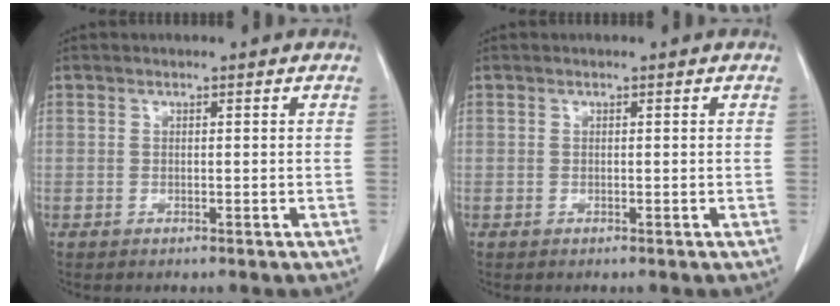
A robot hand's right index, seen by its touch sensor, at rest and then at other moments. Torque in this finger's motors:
{"motor_torque": [0.00, 0.00, 0.01, 0.00]}